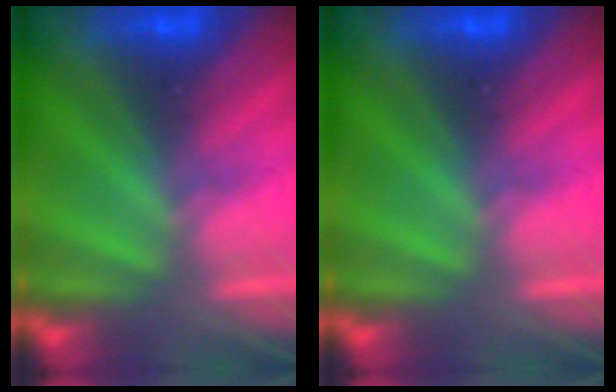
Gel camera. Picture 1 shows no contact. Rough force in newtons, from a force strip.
{"total": 0.0}